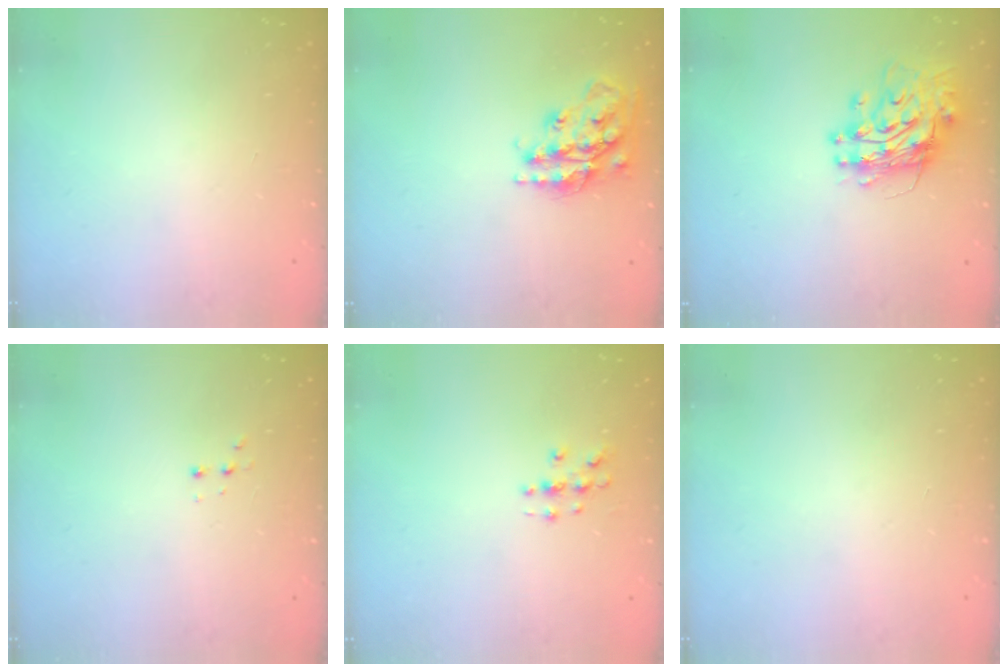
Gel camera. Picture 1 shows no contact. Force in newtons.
{"total": 18.7, "press": 18.6, "slide": 1.5}
{"total": 11.4, "press": 11.4, "slide": 1.0}
{"total": 3.0, "press": 2.9, "slide": 0.7}
{"total": 3.2, "press": 3.2, "slide": 0.2}
{"total": 0.0}